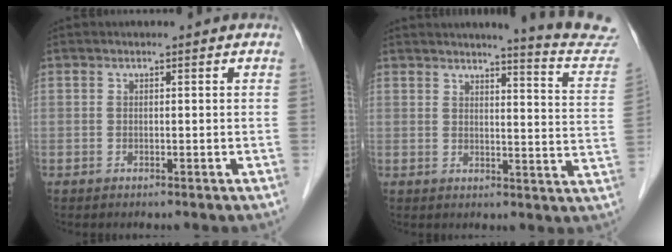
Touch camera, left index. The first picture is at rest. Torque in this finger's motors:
{"motor_torque": [-0.03, -0.46, 0.33, 0.06]}